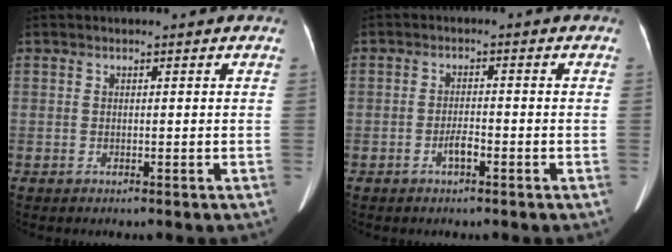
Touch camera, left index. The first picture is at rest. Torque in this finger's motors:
{"motor_torque": [0.34, 0.22, 0.15, 0.04]}